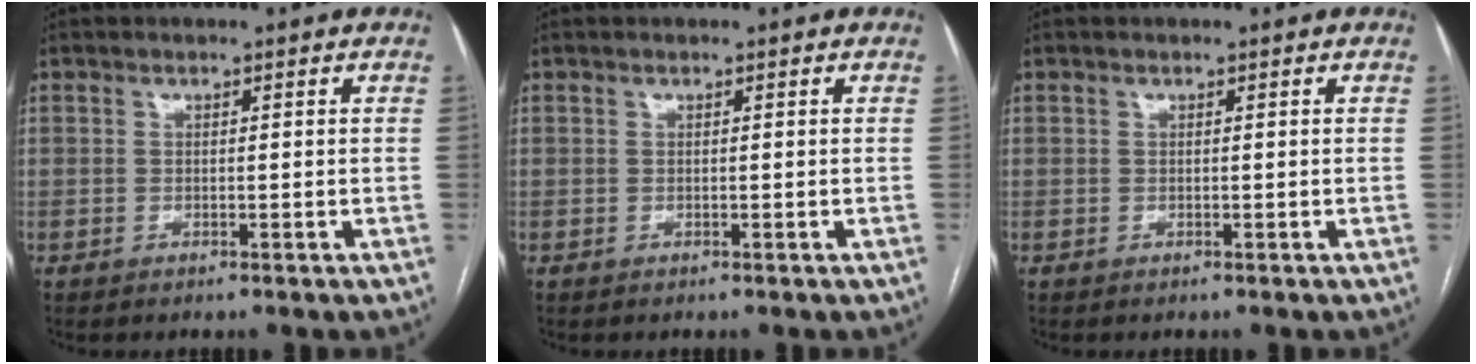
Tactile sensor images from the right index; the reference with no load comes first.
{"total": 0.0}
{"total": 0.0}